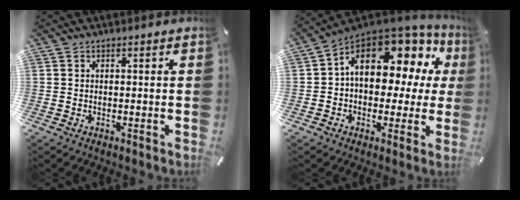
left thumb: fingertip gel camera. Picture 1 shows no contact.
{"total": 14.9, "force": [6.0, 9.2, 10.1], "torque": [-0.154, -0.040, 0.105]}